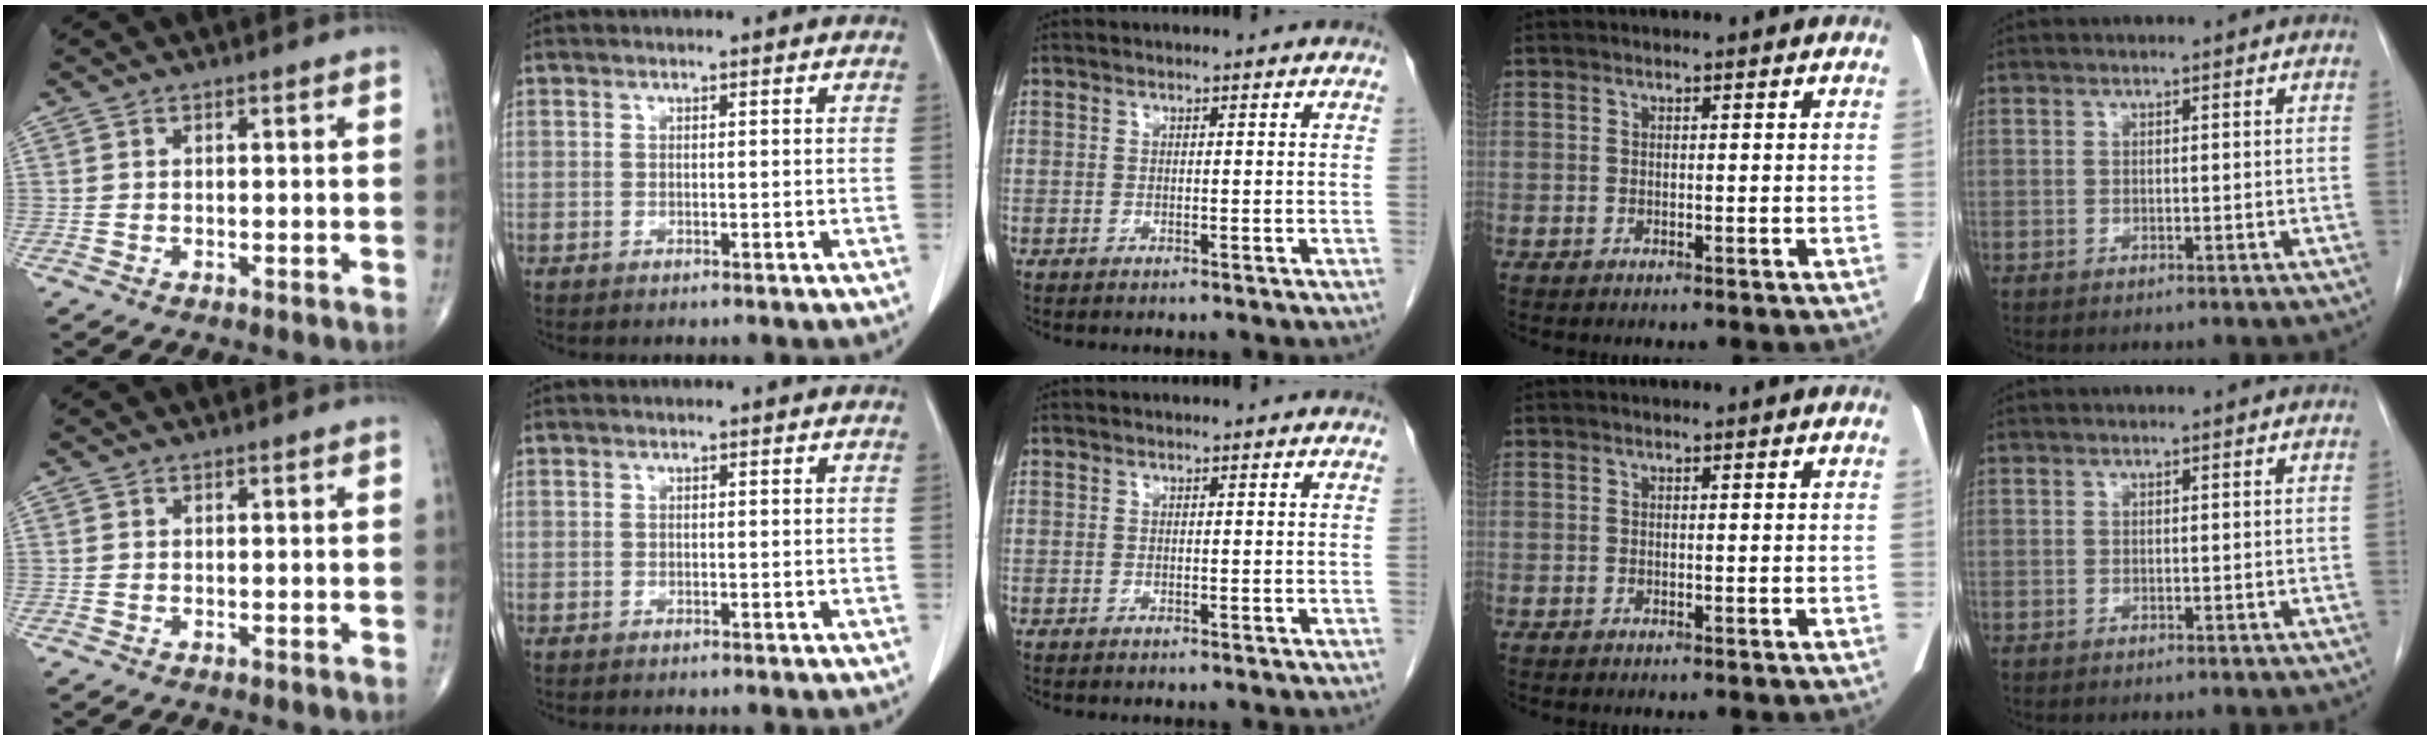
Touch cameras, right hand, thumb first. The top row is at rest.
{}